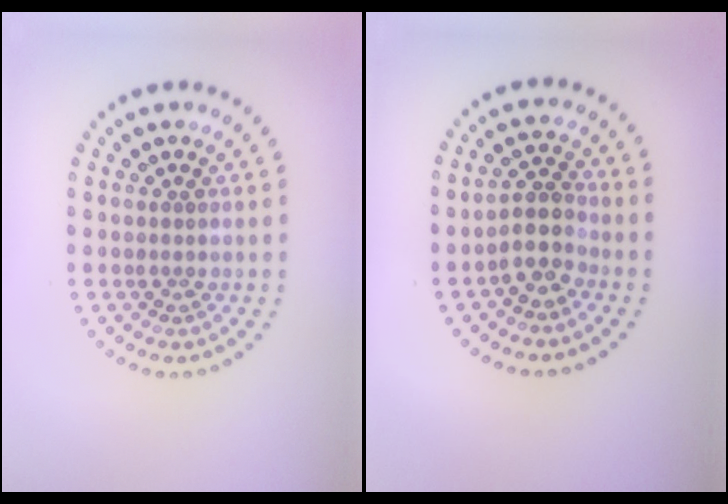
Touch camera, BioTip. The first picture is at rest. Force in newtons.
{"total": 3.0, "press": 2.5, "slide": 1.5}